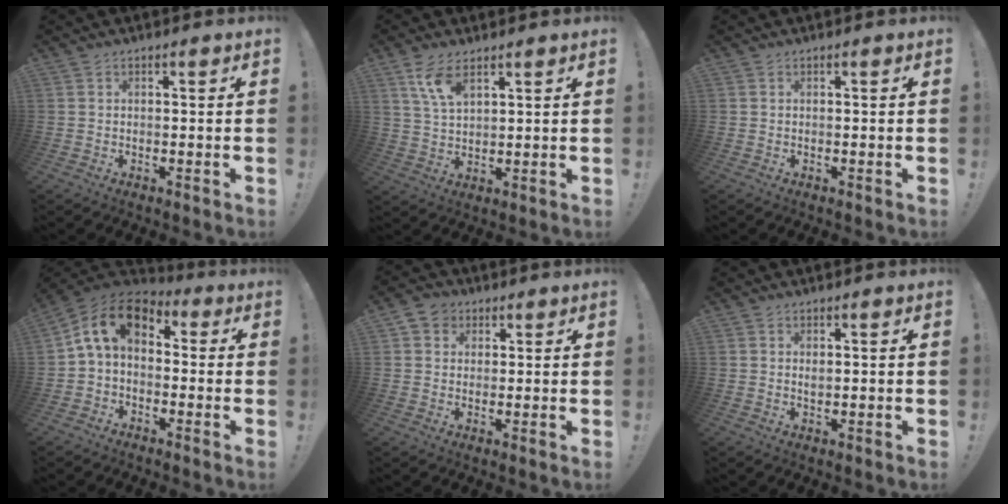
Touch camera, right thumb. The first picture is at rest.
{"total": 7.8, "force": [4.8, 3.2, 5.2], "torque": [-0.093, -0.020, 0.088]}
{"total": 0.0}
{"total": 11.4, "force": [2.4, 7.1, 8.6], "torque": [-0.161, 0.008, 0.045]}
{"total": 4.9, "force": [2.0, 4.2, 1.5], "torque": [-0.024, -0.003, 0.038]}
{"total": 1.0, "force": [0.4, 0.5, 0.7], "torque": [-0.009, -0.001, 0.006]}